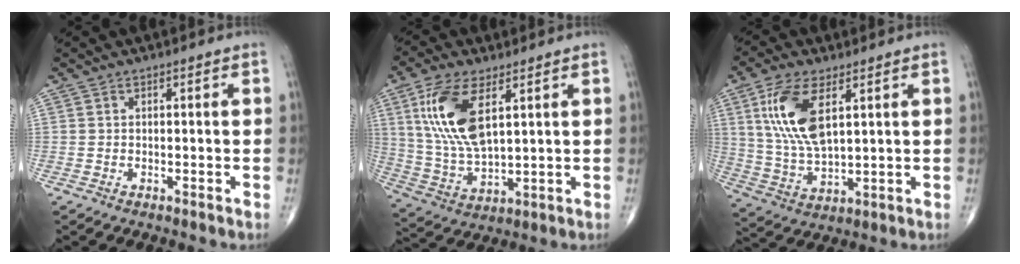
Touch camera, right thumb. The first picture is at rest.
{"total": 14.5, "force": [5.2, 6.4, 11.9], "torque": [-0.247, -0.018, 0.109]}
{"total": 13.1, "force": [4.6, 5.8, 10.8], "torque": [-0.224, -0.016, 0.097]}